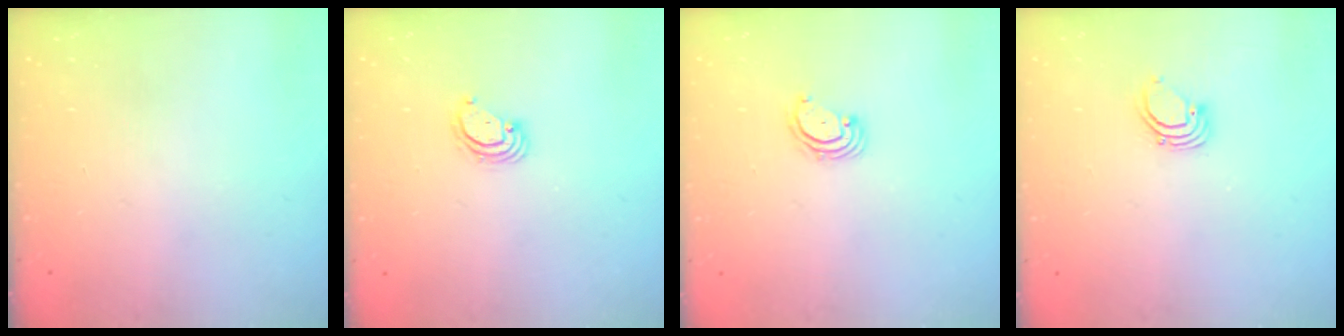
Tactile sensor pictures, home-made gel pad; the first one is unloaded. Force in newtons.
{"total": 3.0, "press": 3.0, "slide": 0.2}
{"total": 2.6, "press": 2.6, "slide": 0.3}
{"total": 2.7, "press": 2.7, "slide": 0.1}